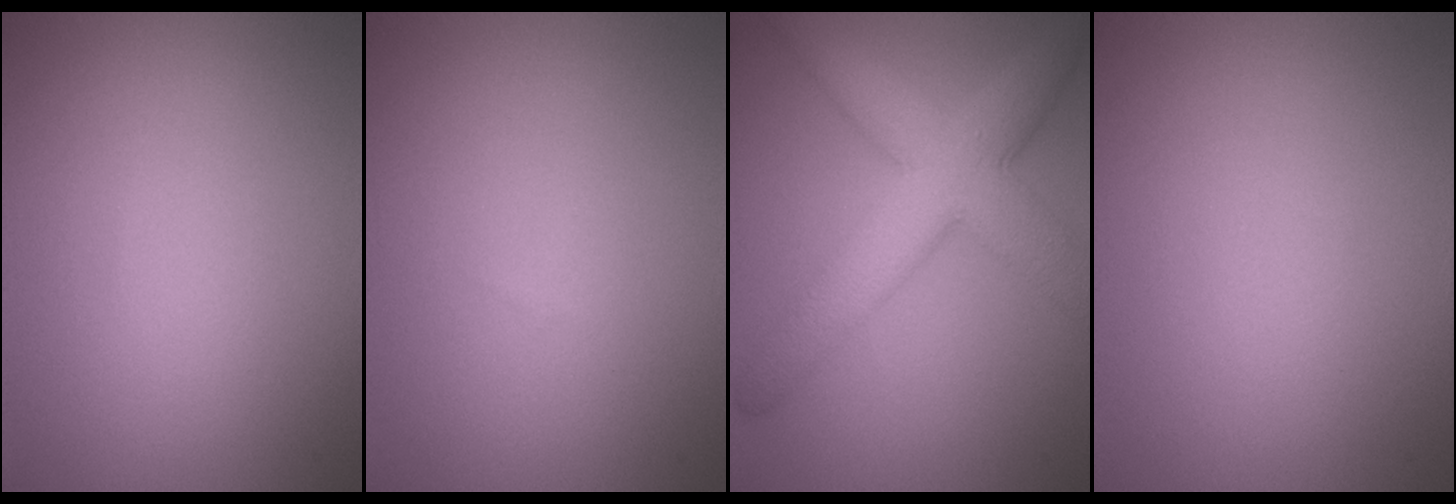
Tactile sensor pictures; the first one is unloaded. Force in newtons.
{"total": 0.0}
{"total": 7.7, "press": 7.7, "slide": 0.1}
{"total": 0.0}